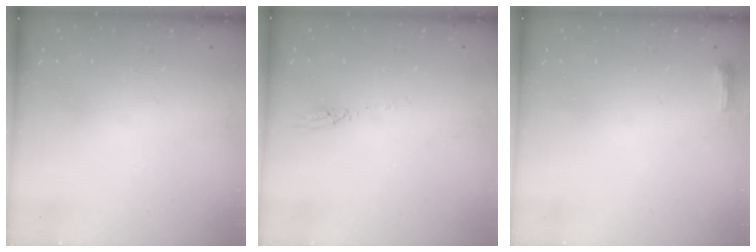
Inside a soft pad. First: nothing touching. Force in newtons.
{"total": 2.7, "press": 2.7, "slide": 0.2}
{"total": 3.6, "press": 3.4, "slide": 1.0}